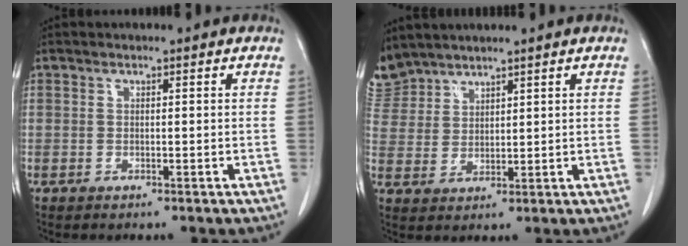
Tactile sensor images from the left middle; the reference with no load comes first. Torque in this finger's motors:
{"motor_torque": [1.07, -1.07, 0.10, -0.03]}